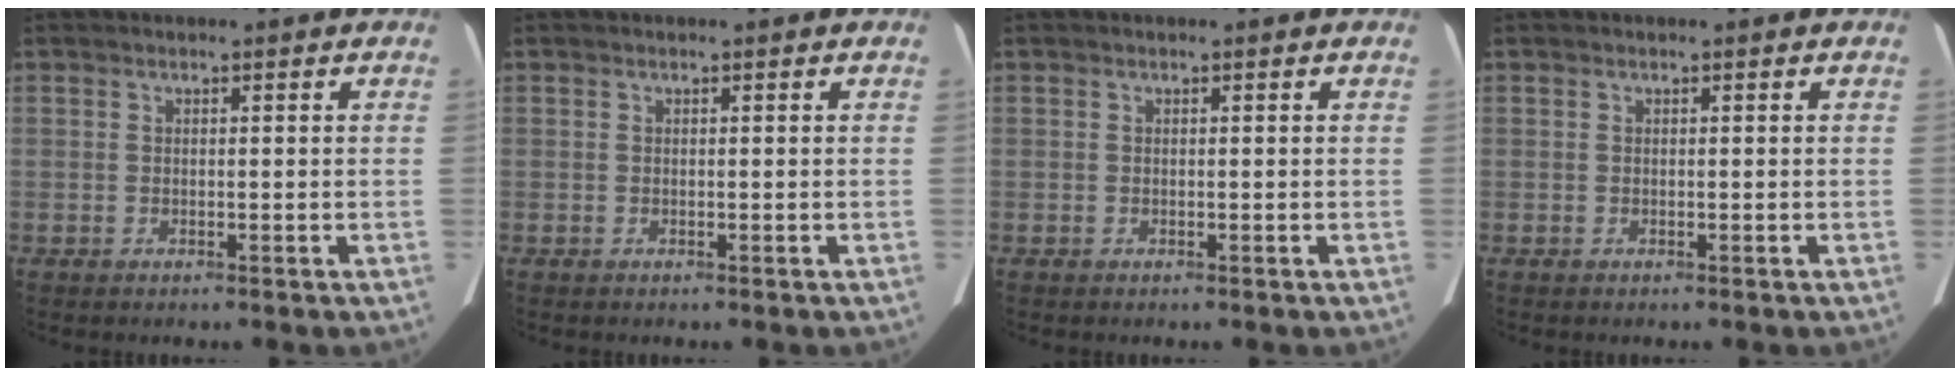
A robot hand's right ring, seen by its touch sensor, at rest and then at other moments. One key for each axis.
{"total": 0.0}
{"total": 0.0}
{"total": 0.0}